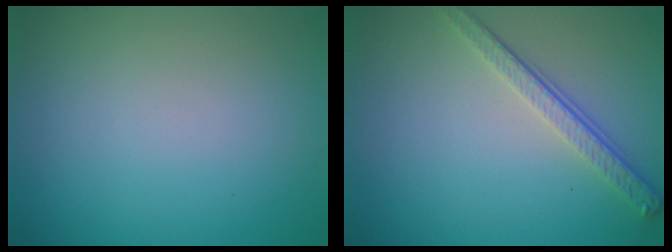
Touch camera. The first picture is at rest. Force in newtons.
{"total": 3.6, "press": 2.6, "slide": 2.4}